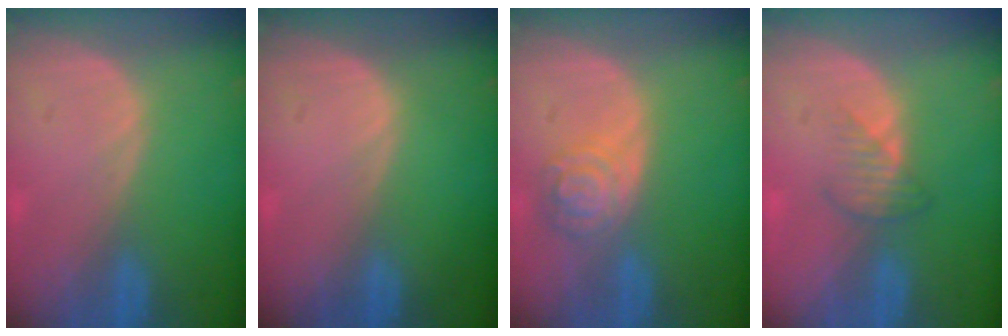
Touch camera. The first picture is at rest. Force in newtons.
{"total": 0.0}
{"total": 5.3, "press": 4.7, "slide": 2.3}
{"total": 2.8, "press": 2.7, "slide": 0.8}